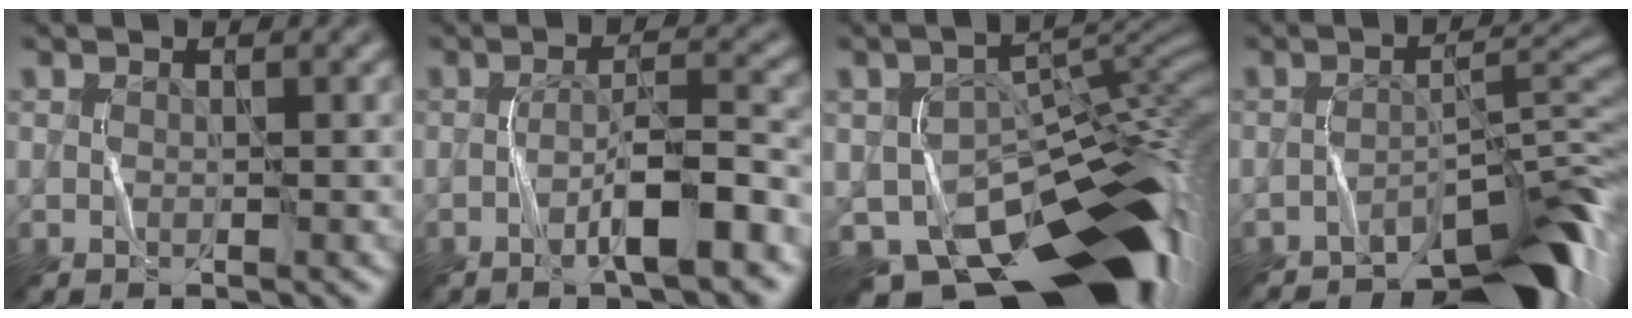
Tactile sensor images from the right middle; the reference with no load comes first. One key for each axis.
{"total": 4.8, "fx": -2.6, "fy": 0.6, "fz": 4.0, "tx": -0.063, "ty": 0.024, "tz": -0.042}
{"total": 17.0, "fx": -10.1, "fy": 7.7, "fz": 11.2, "tx": -0.152, "ty": -0.009, "tz": -0.144}
{"total": 9.1, "fx": -7.1, "fy": 2.5, "fz": 5.1, "tx": -0.051, "ty": 0.012, "tz": -0.115}